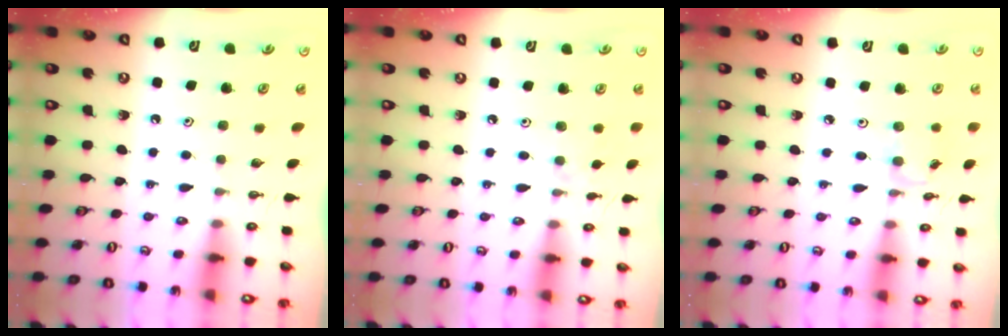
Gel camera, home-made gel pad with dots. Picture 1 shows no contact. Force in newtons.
{"total": 2.0, "press": 1.9, "slide": 0.5}
{"total": 2.9, "press": 2.9, "slide": 0.1}